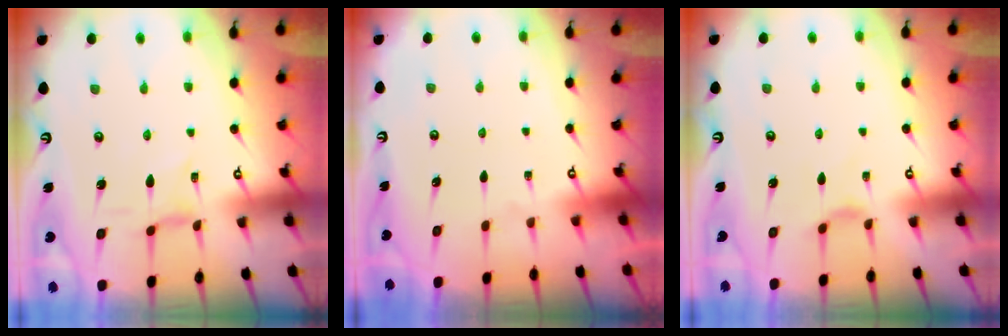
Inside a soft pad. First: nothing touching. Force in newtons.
{"total": 0.0}
{"total": 2.7, "press": 2.6, "slide": 0.6}